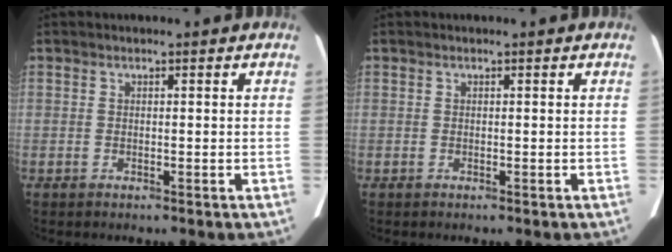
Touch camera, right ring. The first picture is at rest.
{"total": 0.0}